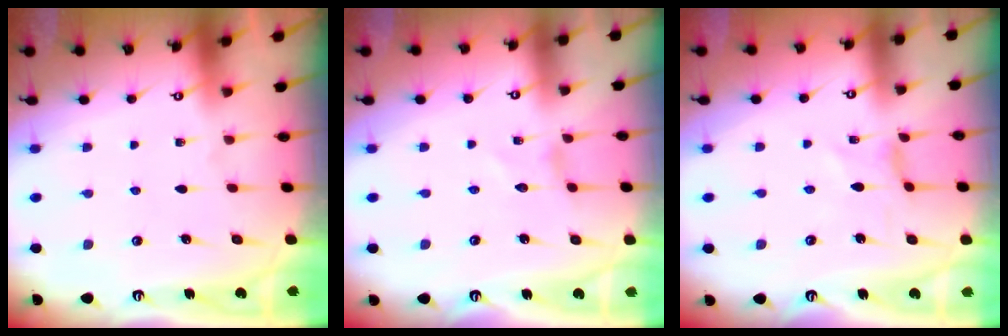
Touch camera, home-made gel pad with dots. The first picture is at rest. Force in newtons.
{"total": 0.0}
{"total": 0.0}